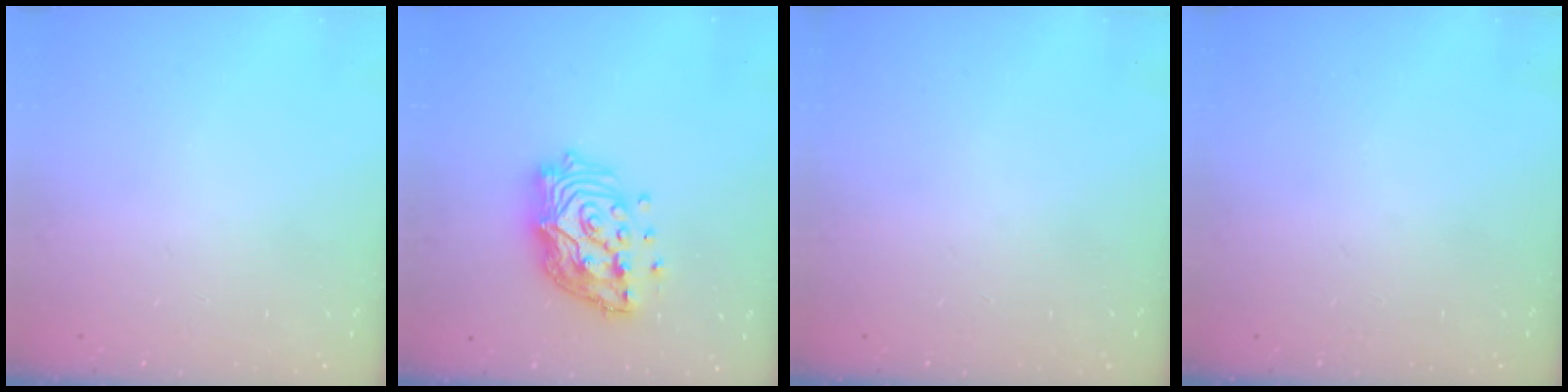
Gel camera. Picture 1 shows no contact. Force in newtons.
{"total": 17.4, "press": 17.1, "slide": 3.2}
{"total": 0.0}
{"total": 0.0}